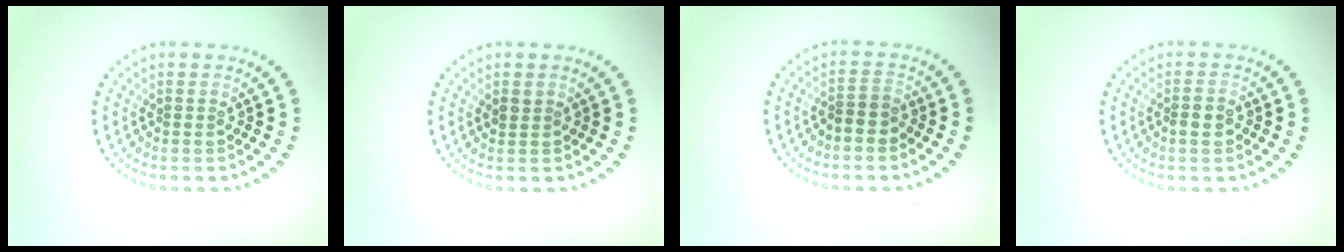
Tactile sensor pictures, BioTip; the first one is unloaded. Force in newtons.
{"total": 0.8, "press": 0.7, "slide": 0.4}
{"total": 1.5, "press": 1.3, "slide": 0.7}
{"total": 1.6, "press": 1.6, "slide": 0.3}